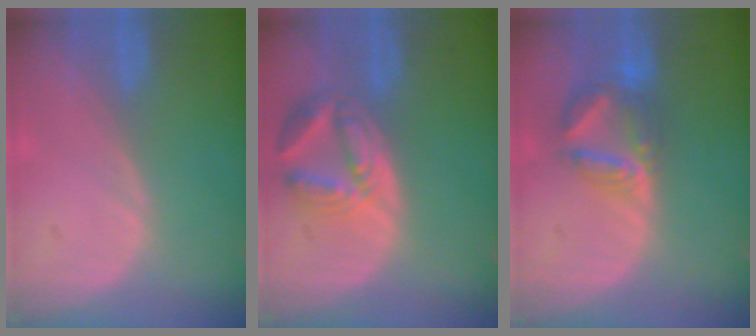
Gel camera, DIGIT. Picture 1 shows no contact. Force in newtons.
{"total": 7.8, "press": 6.9, "slide": 3.6}
{"total": 6.9, "press": 6.4, "slide": 2.5}